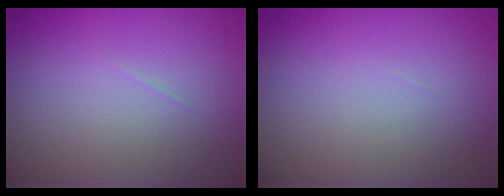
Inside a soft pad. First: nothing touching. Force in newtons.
{"total": 0.0}